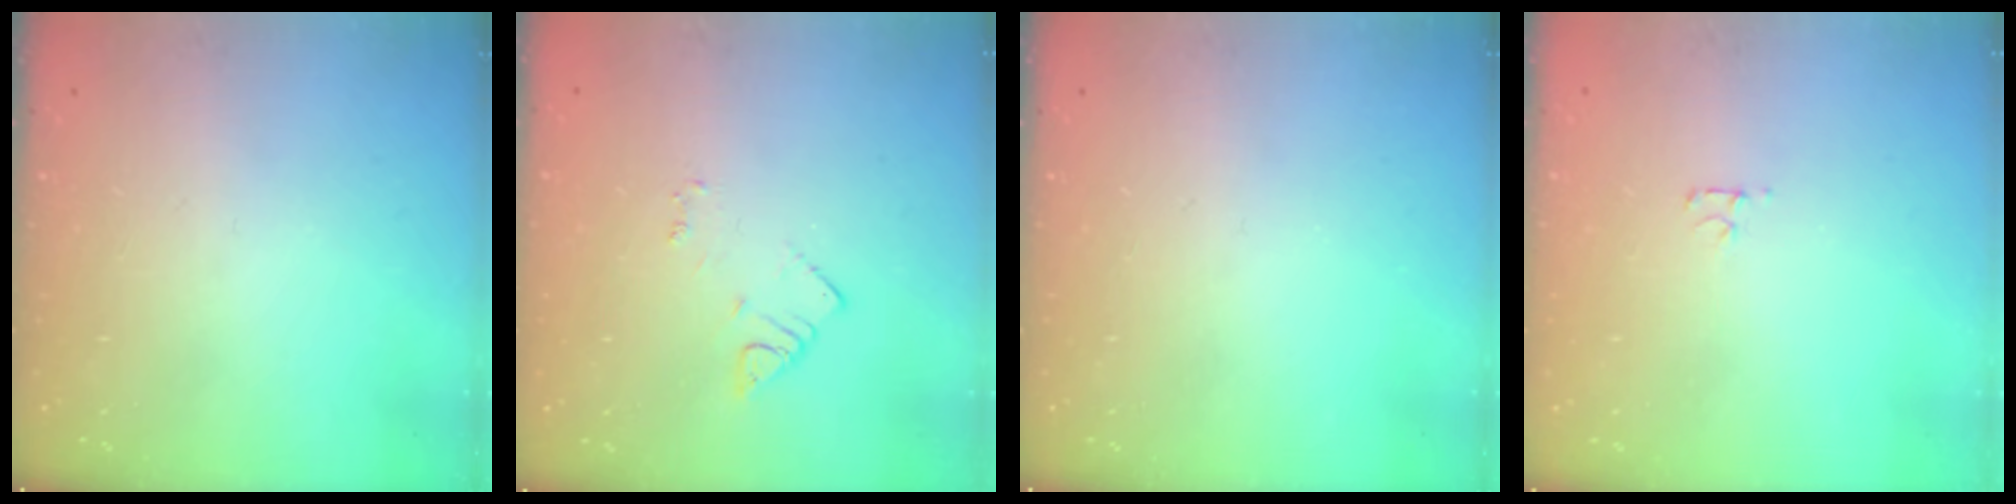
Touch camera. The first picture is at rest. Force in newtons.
{"total": 2.9, "press": 2.9, "slide": 0.3}
{"total": 0.0}
{"total": 2.7, "press": 2.7, "slide": 0.3}